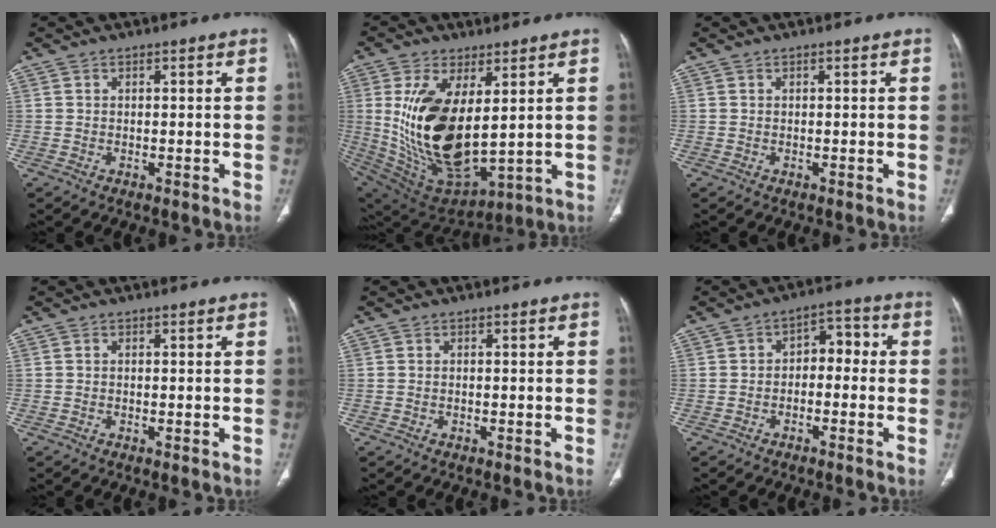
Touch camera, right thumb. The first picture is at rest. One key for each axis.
{"total": 20.4, "fx": 3.2, "fy": 10.0, "fz": 17.5, "tx": -0.336, "ty": -0.033, "tz": 0.086}
{"total": 0.0}
{"total": 0.0}
{"total": 0.0}
{"total": 5.5, "fx": -0.8, "fy": 3.7, "fz": 4.1, "tx": -0.036, "ty": 0.035, "tz": -0.023}